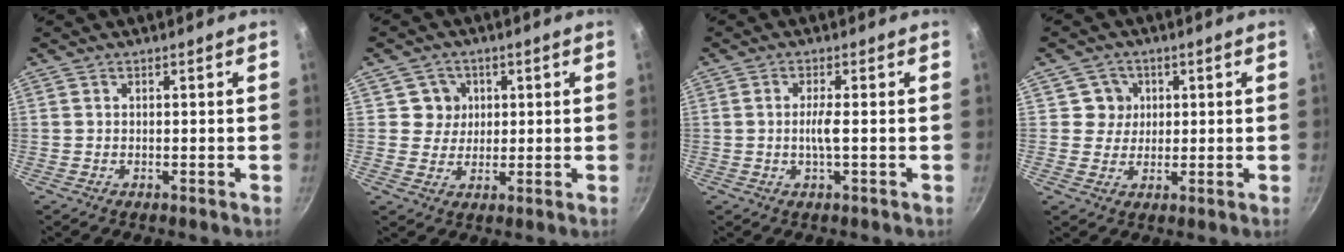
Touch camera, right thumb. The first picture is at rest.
{"total": 4.7, "force": [1.3, 4.5, 0.7], "torque": [0.026, 0.001, 0.017]}
{"total": 2.9, "force": [-0.3, 0.2, 2.9], "torque": [-0.062, 0.003, -0.007]}
{"total": 4.3, "force": [1.1, 4.2, 0.5], "torque": [0.027, 0.003, 0.014]}